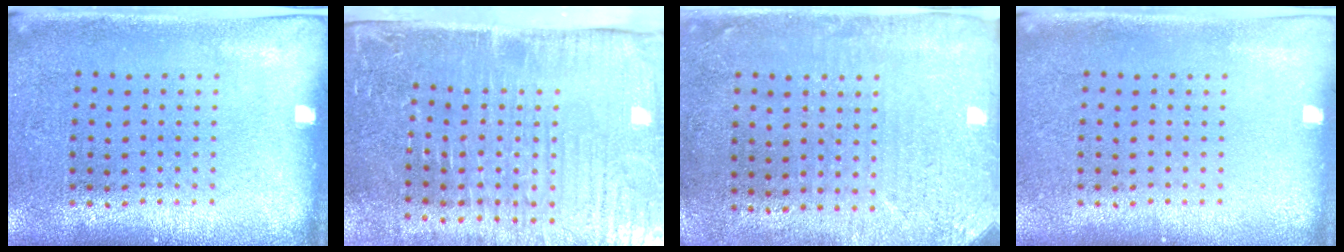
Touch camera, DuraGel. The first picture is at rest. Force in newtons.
{"total": 5.2, "press": 4.5, "slide": 2.6}
{"total": 3.0, "press": 2.4, "slide": 1.8}
{"total": 0.0}